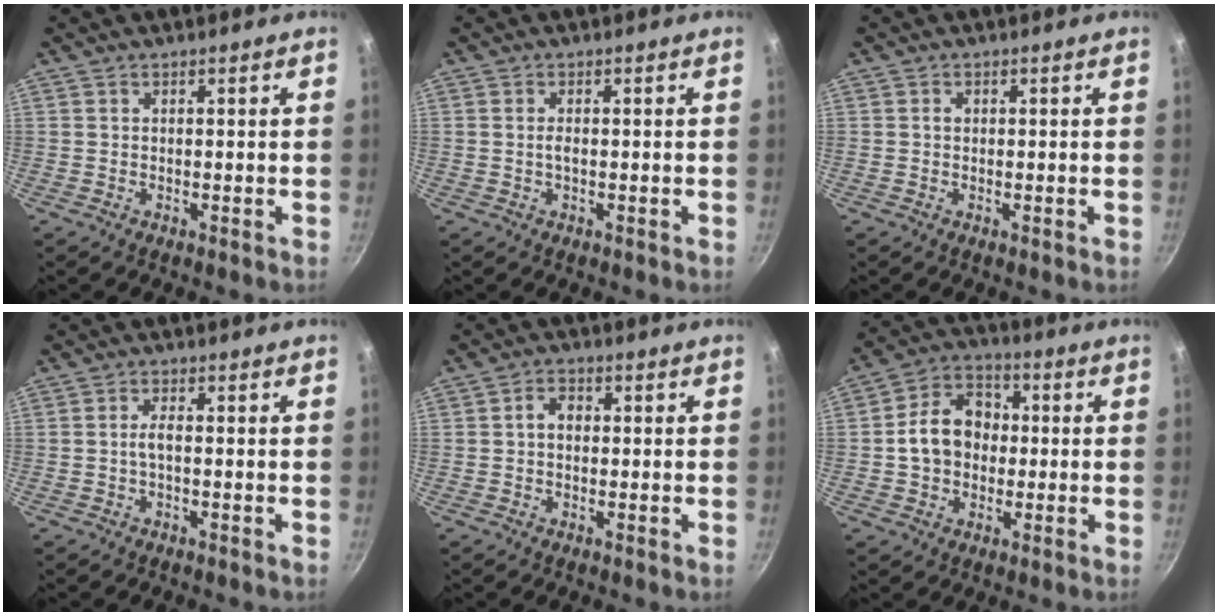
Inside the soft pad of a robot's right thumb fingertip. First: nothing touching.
{"total": 1.4, "force": [0.0, 0.7, 1.2], "torque": [-0.024, 0.002, -0.002]}
{"total": 1.0, "force": [0.1, 0.8, 0.5], "torque": [-0.007, 0.005, 0.002]}
{"total": 2.1, "force": [-0.5, 0.6, 1.9], "torque": [-0.044, 0.011, -0.012]}
{"total": 3.5, "force": [0.2, 2.6, 2.3], "torque": [-0.027, 0.009, -0.003]}
{"total": 11.6, "force": [-0.2, 9.2, 7.0], "torque": [-0.083, 0.030, -0.017]}